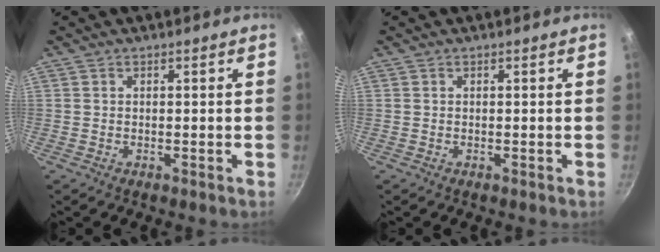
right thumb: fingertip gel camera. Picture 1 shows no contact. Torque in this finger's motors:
{"motor_torque": [-0.18, 0.16, 0.00, 0.00, 0.02]}